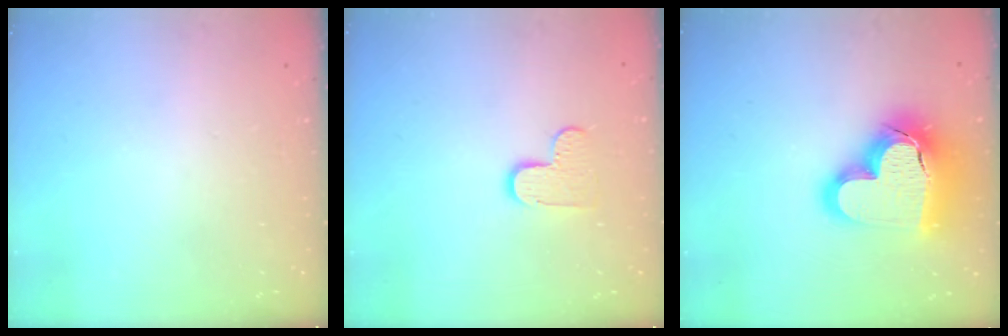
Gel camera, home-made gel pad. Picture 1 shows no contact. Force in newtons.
{"total": 6.8, "press": 6.8, "slide": 0.2}
{"total": 22.8, "press": 22.6, "slide": 2.2}